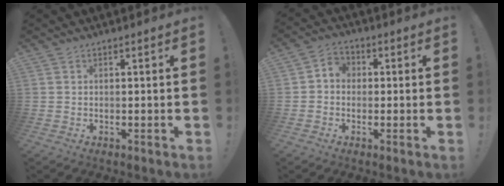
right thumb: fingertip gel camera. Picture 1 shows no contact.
{"total": 4.4, "force": [-1.0, 3.7, 2.1], "torque": [-0.038, 0.014, -0.016]}